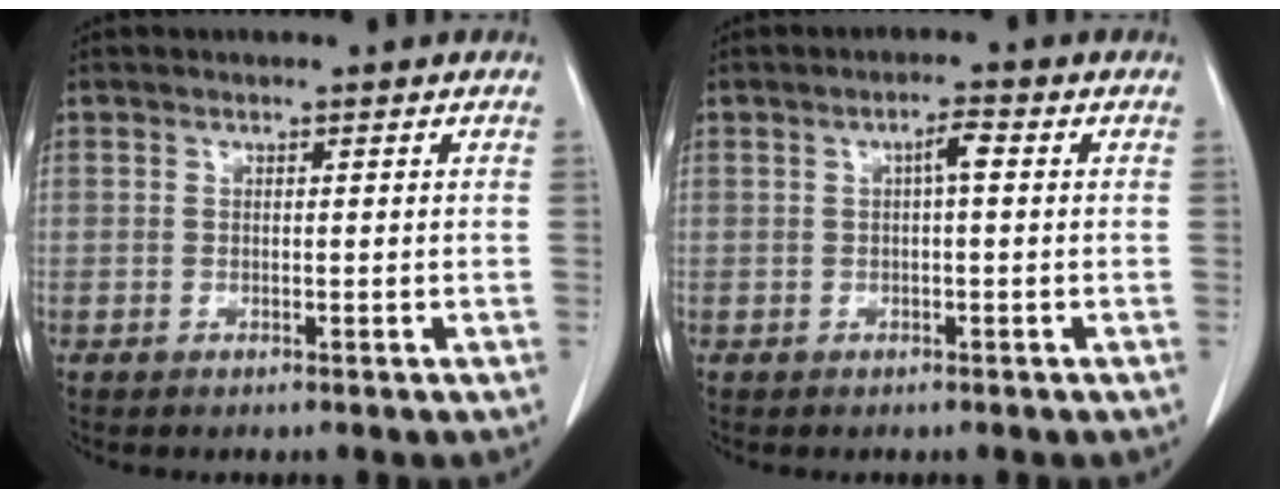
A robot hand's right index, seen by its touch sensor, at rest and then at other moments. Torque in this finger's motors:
{"motor_torque": [0.26, 0.15, 0.11, 0.05]}